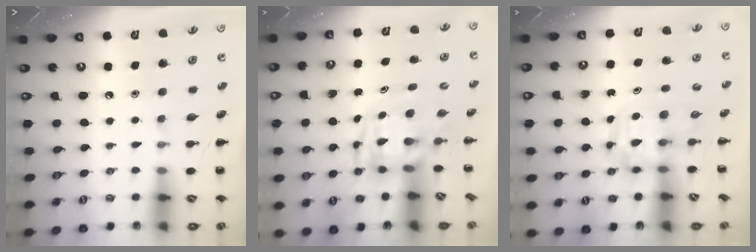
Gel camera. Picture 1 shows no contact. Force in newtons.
{"total": 3.2, "press": 3.1, "slide": 0.7}
{"total": 3.6, "press": 3.6, "slide": 0.6}